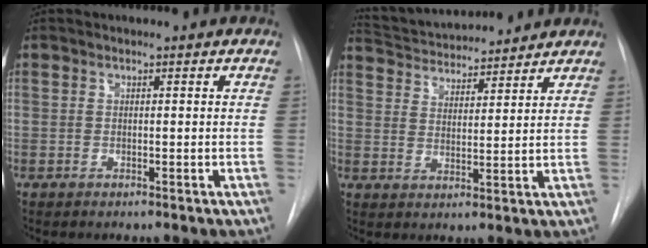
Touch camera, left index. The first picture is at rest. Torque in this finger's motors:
{"motor_torque": [-0.35, -1.18, 0.19, 0.04]}